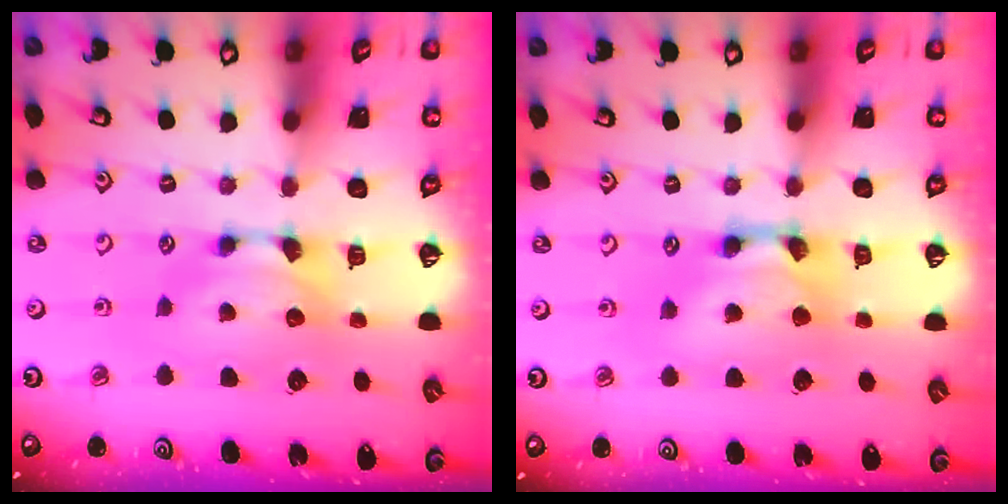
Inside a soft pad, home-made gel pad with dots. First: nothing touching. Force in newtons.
{"total": 2.7, "press": 2.7, "slide": 0.2}